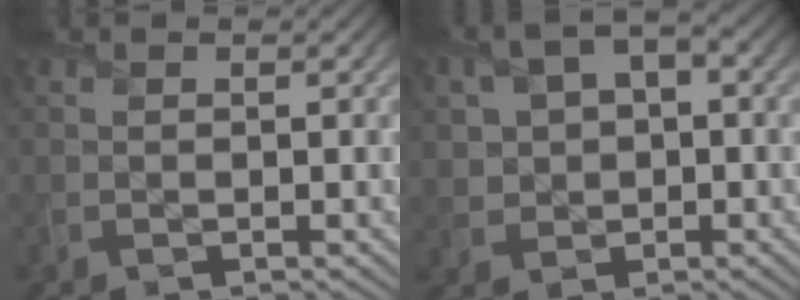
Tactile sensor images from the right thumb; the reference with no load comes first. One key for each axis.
{"total": 7.2, "fx": 1.6, "fy": 4.9, "fz": 5.0, "tx": -0.097, "ty": 0.004, "tz": 0.028}